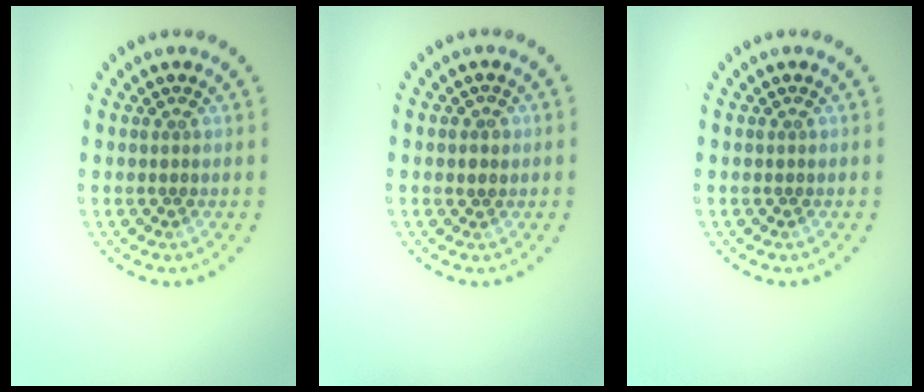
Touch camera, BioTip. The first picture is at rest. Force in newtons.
{"total": 0.8, "press": 0.8, "slide": 0.3}
{"total": 0.0}